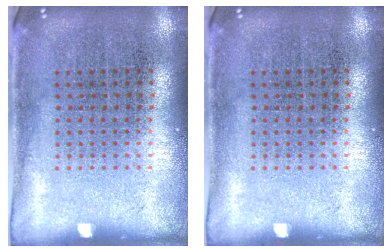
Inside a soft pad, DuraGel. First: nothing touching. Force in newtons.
{"total": 0.0}